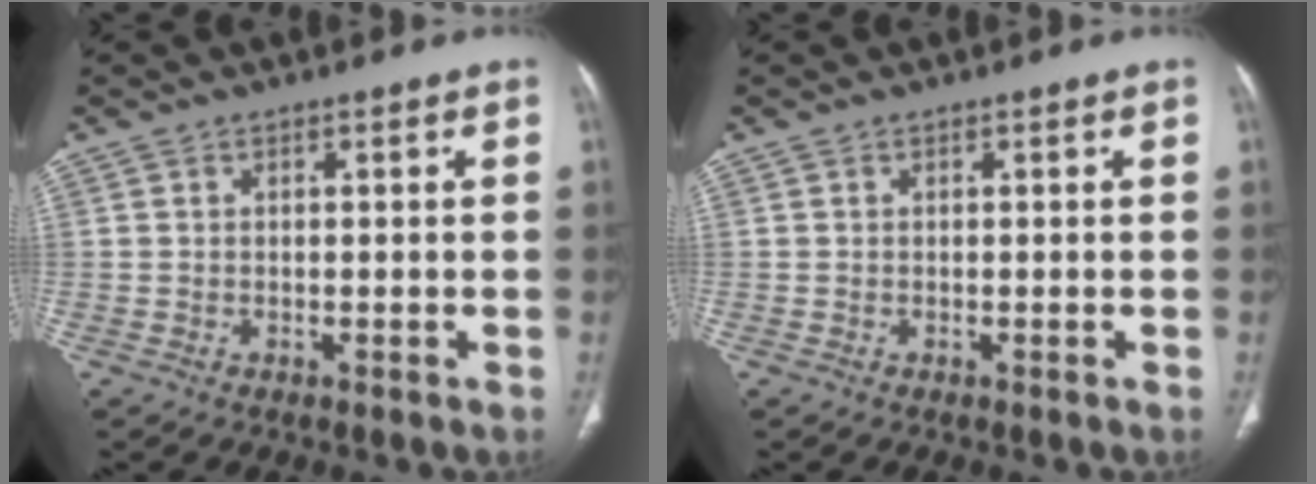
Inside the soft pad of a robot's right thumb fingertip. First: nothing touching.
{"total": 0.0}